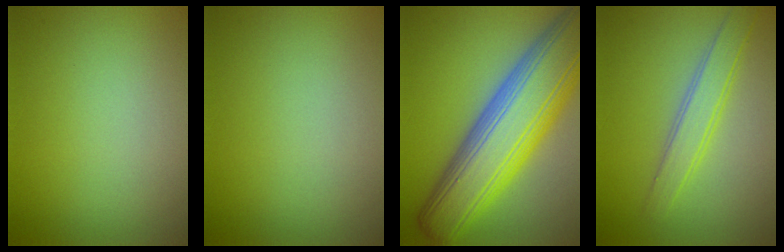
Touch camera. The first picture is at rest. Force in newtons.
{"total": 0.0}
{"total": 12.8, "press": 12.7, "slide": 0.8}
{"total": 2.7, "press": 2.7, "slide": 0.1}